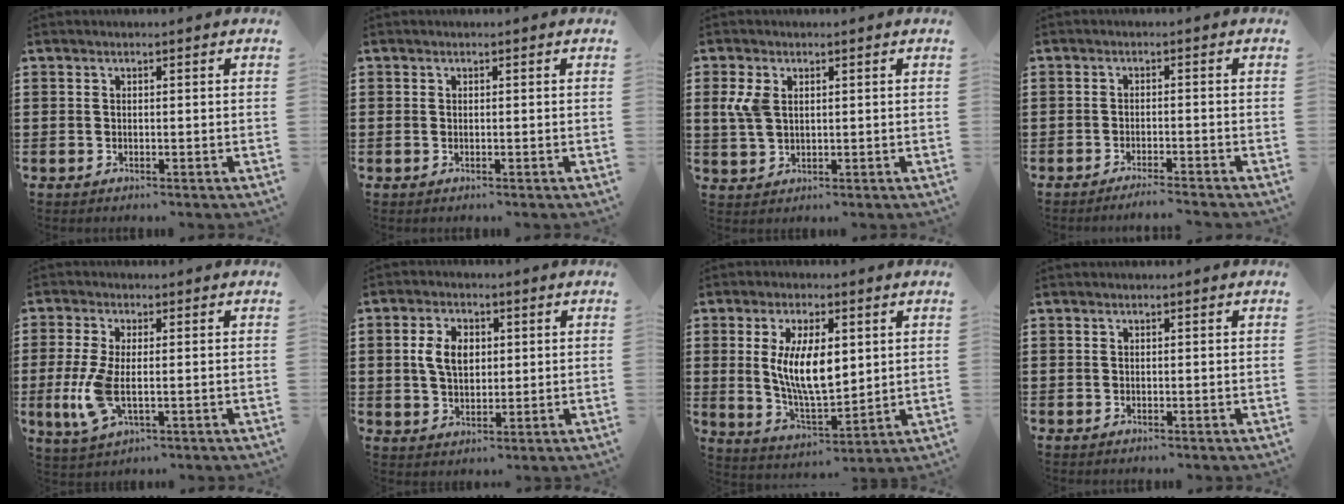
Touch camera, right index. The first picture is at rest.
{"total": 0.0}
{"total": 4.5, "force": [1.3, 2.8, 3.3], "torque": [-0.087, 0.004, 0.018]}
{"total": 2.4, "force": [-2.3, -0.5, 0.5], "torque": [-0.009, -0.002, -0.045]}
{"total": 7.0, "force": [-1.3, 2.8, 6.3], "torque": [-0.150, -0.015, -0.026]}
{"total": 5.5, "force": [0.9, 3.6, 4.0], "torque": [-0.102, 0.009, 0.008]}
{"total": 9.7, "force": [1.6, 4.1, 8.7], "torque": [-0.175, 0.001, 0.025]}
{"total": 0.0}